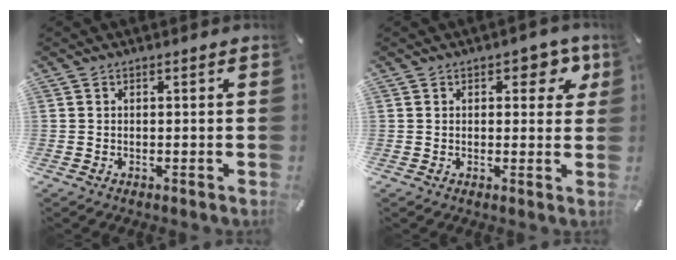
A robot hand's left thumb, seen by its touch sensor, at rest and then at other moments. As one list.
[{"total": 5.6, "force": [2.5, 3.4, 3.7], "torque": [-0.033, -0.005, 0.034]}]